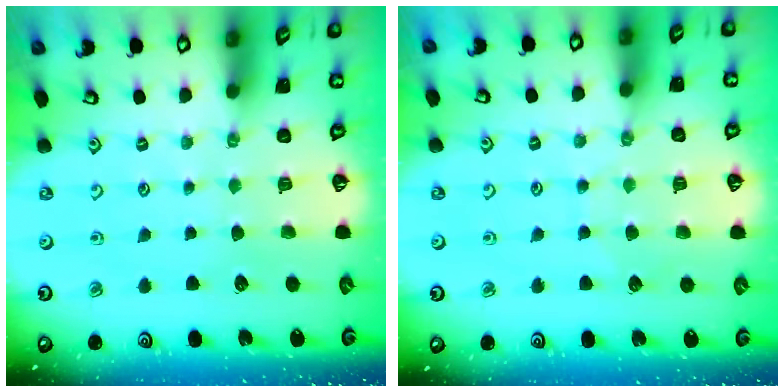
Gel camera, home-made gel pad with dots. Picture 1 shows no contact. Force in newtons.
{"total": 4.6, "press": 4.5, "slide": 0.5}